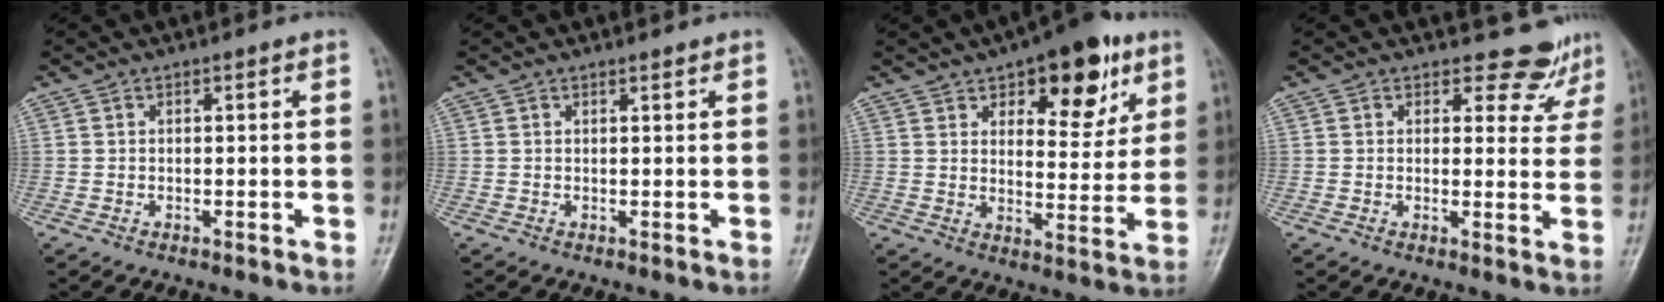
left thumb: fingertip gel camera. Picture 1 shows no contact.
{"total": 0.6, "force": [0.5, 0.1, 0.2], "torque": [-0.007, -0.005, 0.008]}
{"total": 15.1, "force": [8.1, 7.1, 10.5], "torque": [-0.095, -0.033, 0.115]}
{"total": 6.1, "force": [5.4, 2.7, -0.2], "torque": [0.035, -0.041, 0.048]}